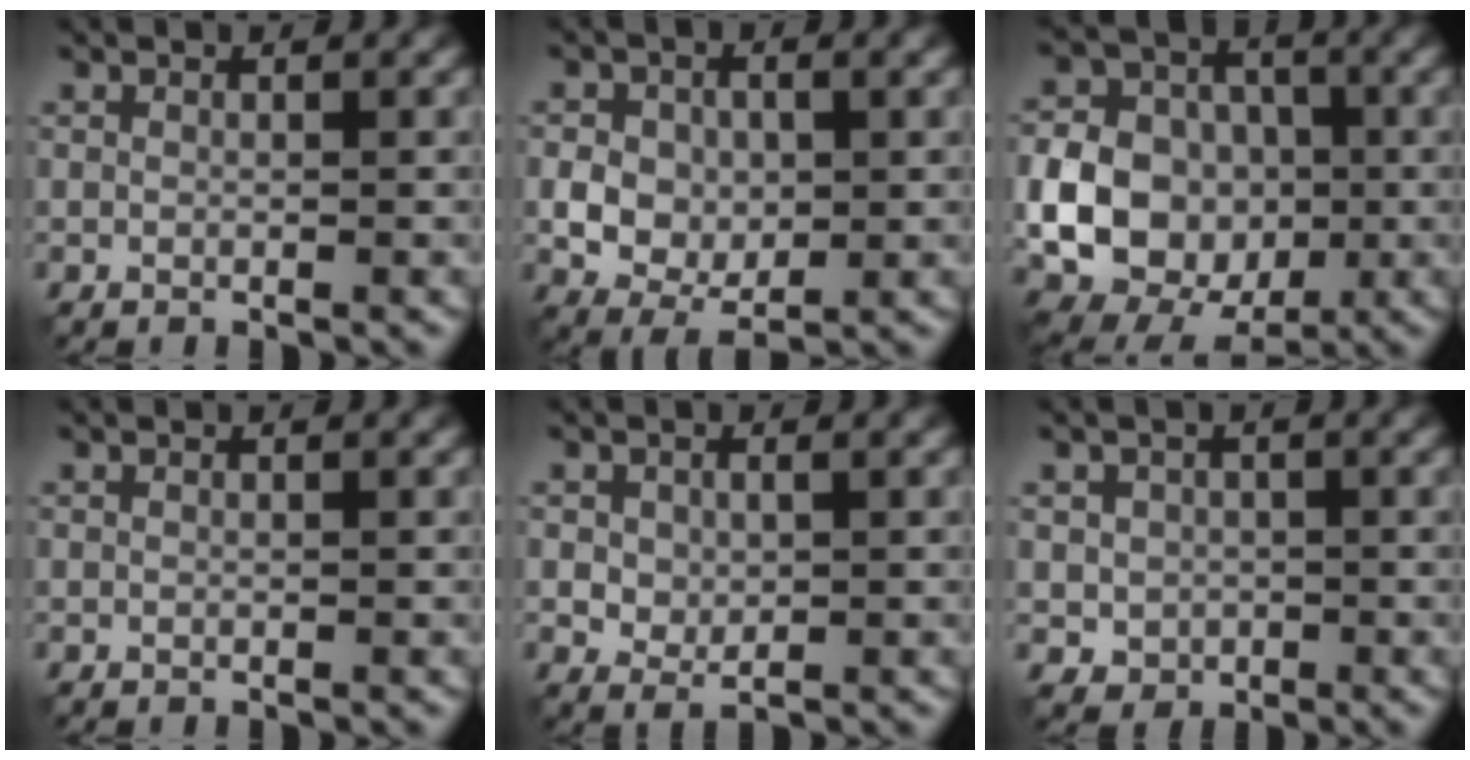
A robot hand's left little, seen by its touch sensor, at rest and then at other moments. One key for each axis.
{"total": 4.4, "fx": -0.2, "fy": 3.1, "fz": 3.1, "tx": -0.057, "ty": -0.005, "tz": -0.003}
{"total": 8.5, "fx": -1.6, "fy": 6.8, "fz": 4.9, "tx": -0.086, "ty": -0.001, "tz": -0.035}
{"total": 0.0}
{"total": 2.2, "fx": 0.3, "fy": 1.5, "fz": 1.6, "tx": -0.030, "ty": 0.000, "tz": 0.006}
{"total": 2.6, "fx": -0.1, "fy": 2.5, "fz": 0.9, "tx": -0.011, "ty": -0.002, "tz": -0.001}